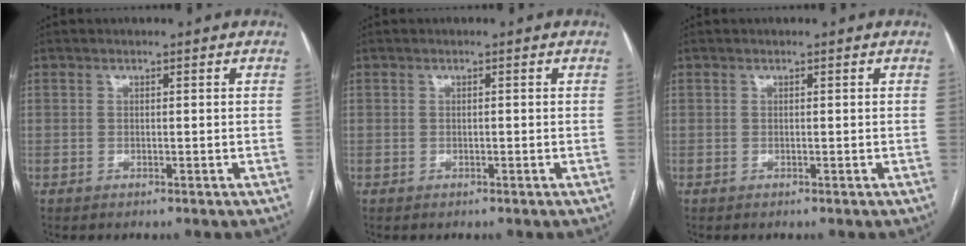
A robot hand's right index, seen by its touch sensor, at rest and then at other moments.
{"total": 0.0}
{"total": 0.0}